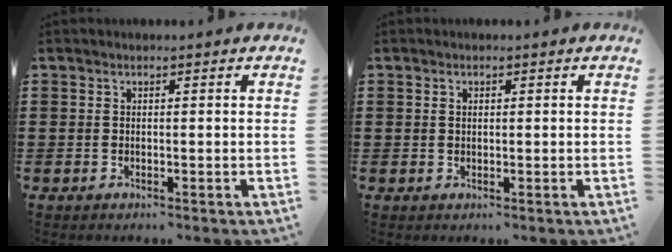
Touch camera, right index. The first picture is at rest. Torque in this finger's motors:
{"motor_torque": [-0.36, 0.51, 0.00, -0.01]}